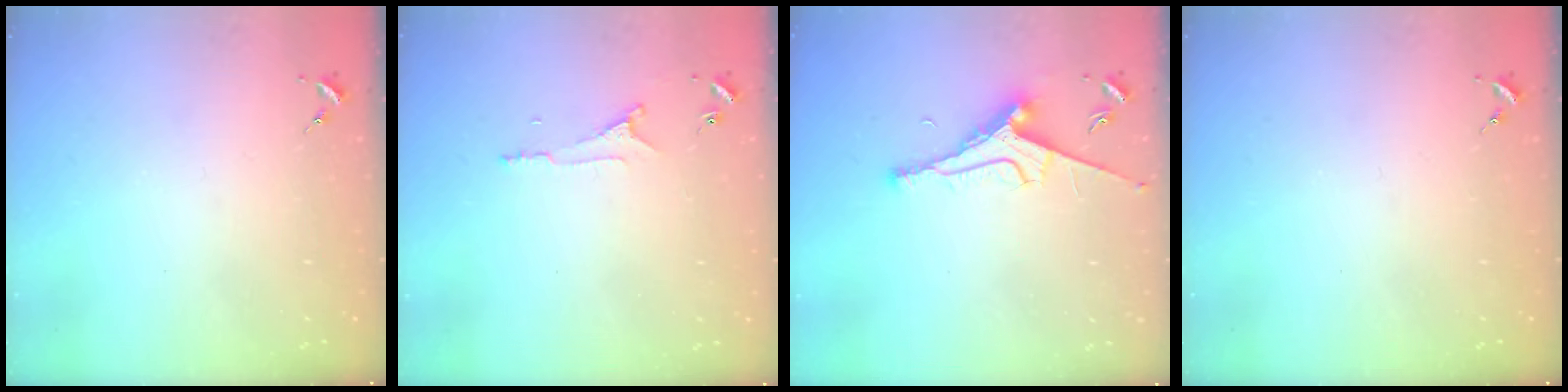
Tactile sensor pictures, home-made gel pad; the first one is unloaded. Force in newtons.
{"total": 5.8, "press": 5.8, "slide": 0.7}
{"total": 9.1, "press": 9.0, "slide": 1.3}
{"total": 0.0}